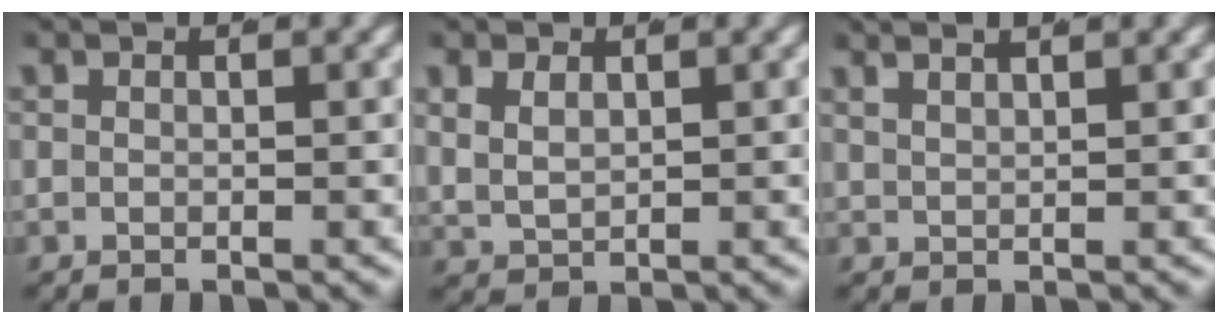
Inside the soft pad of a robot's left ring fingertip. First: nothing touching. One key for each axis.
{"total": 3.3, "fx": 1.2, "fy": 2.7, "fz": 1.5, "tx": -0.051, "ty": -0.005, "tz": 0.031}
{"total": 2.8, "fx": 2.6, "fy": 0.3, "fz": 1.1, "tx": -0.014, "ty": 0.011, "tz": 0.045}